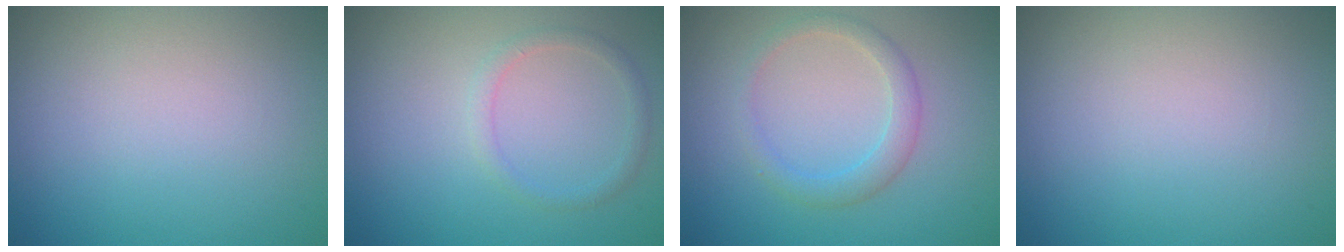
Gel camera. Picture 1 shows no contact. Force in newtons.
{"total": 1.3, "press": 1.3, "slide": 0.0}
{"total": 2.2, "press": 2.2, "slide": 0.1}
{"total": 0.0}